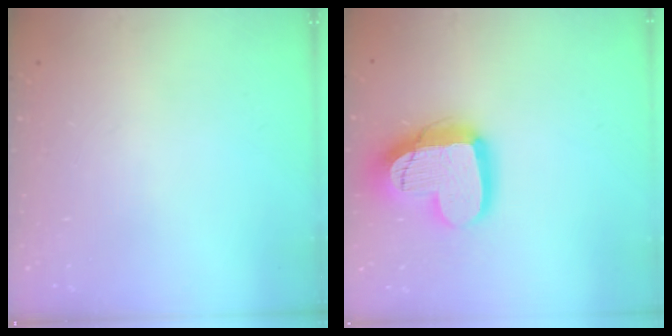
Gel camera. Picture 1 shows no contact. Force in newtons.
{"total": 17.4, "press": 17.4, "slide": 1.4}